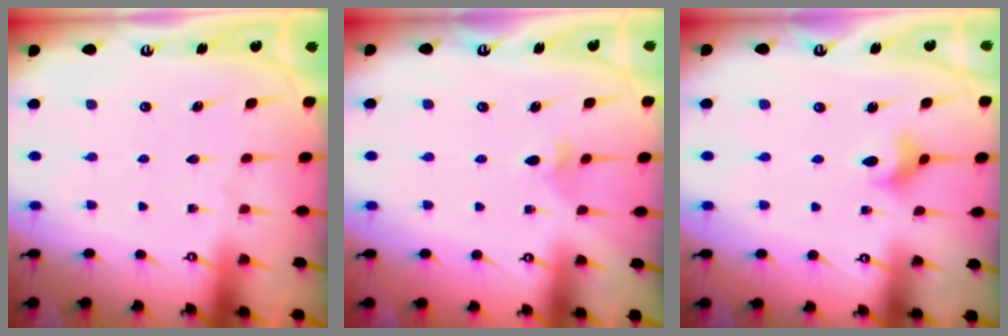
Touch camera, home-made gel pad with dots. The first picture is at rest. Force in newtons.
{"total": 2.3, "press": 2.3, "slide": 0.4}
{"total": 3.7, "press": 3.6, "slide": 0.7}